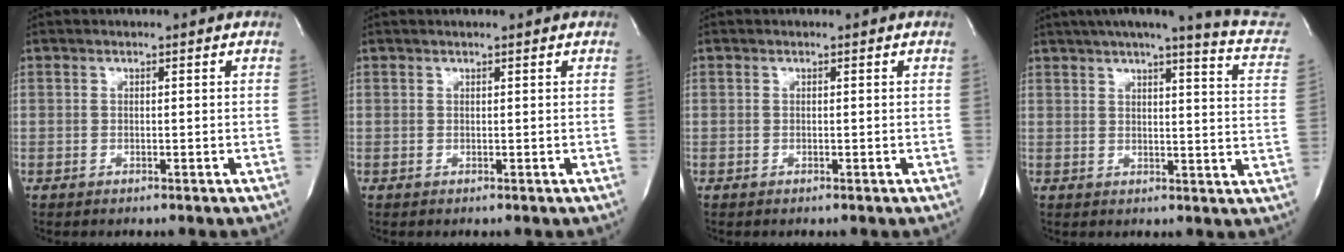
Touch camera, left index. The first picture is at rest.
{"total": 1.6, "force": [1.3, 0.0, 0.8], "torque": [-0.015, 0.013, 0.018]}
{"total": 0.0}
{"total": 17.5, "force": [15.4, 0.1, 8.4], "torque": [-0.111, -0.047, 0.170]}